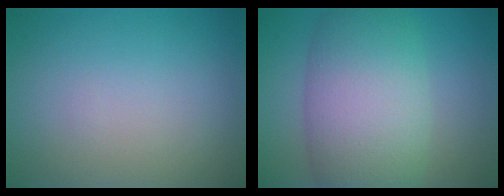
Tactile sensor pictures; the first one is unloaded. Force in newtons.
{"total": 10.0, "press": 10.0, "slide": 0.3}